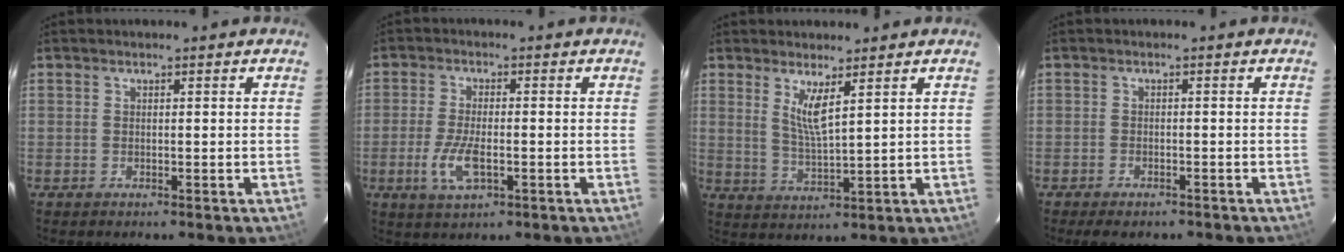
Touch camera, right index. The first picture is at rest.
{"total": 6.7, "force": [-2.2, 2.6, 5.8], "torque": [-0.127, -0.008, -0.043]}
{"total": 5.0, "force": [2.7, 0.4, 4.3], "torque": [-0.083, -0.015, 0.050]}
{"total": 4.5, "force": [-3.6, 1.7, 2.1], "torque": [-0.050, -0.009, -0.053]}